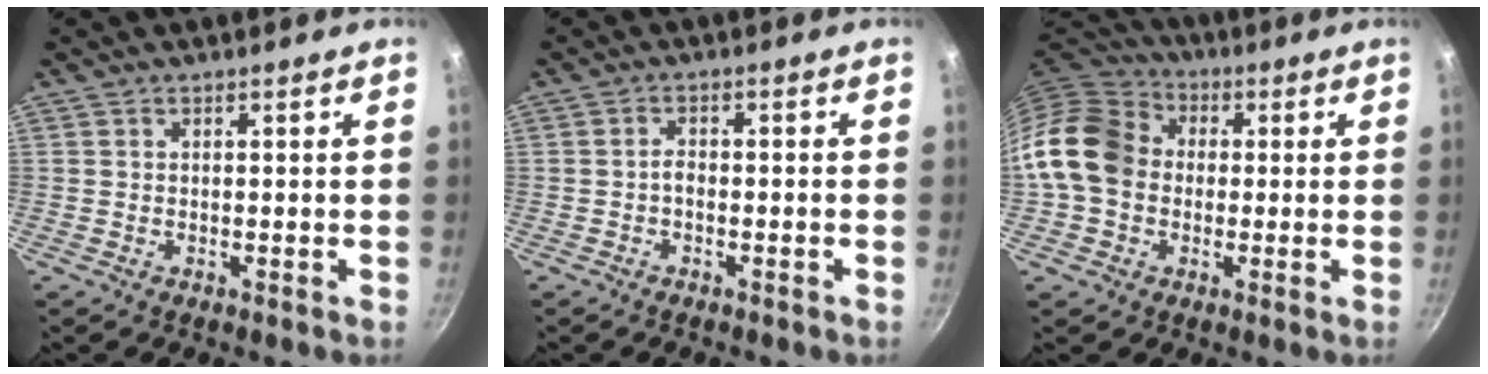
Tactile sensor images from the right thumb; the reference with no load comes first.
{"total": 1.5, "force": [-0.9, 0.7, 1.1], "torque": [-0.022, 0.016, -0.018]}
{"total": 13.9, "force": [0.1, 11.4, 7.9], "torque": [-0.122, 0.030, -0.014]}